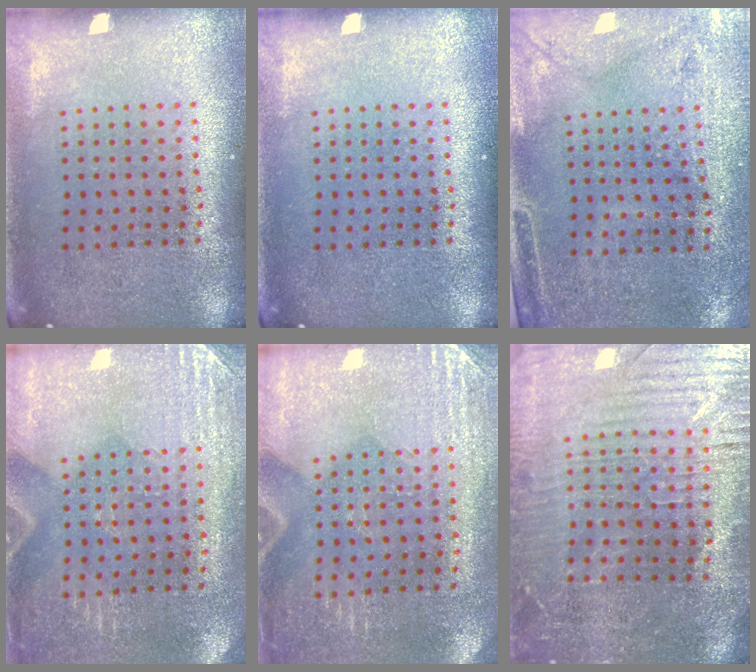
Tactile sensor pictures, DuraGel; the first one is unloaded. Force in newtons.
{"total": 0.0}
{"total": 2.9, "press": 2.5, "slide": 1.6}
{"total": 2.8, "press": 2.6, "slide": 1.2}
{"total": 2.8, "press": 2.5, "slide": 1.3}
{"total": 3.2, "press": 3.2, "slide": 0.7}